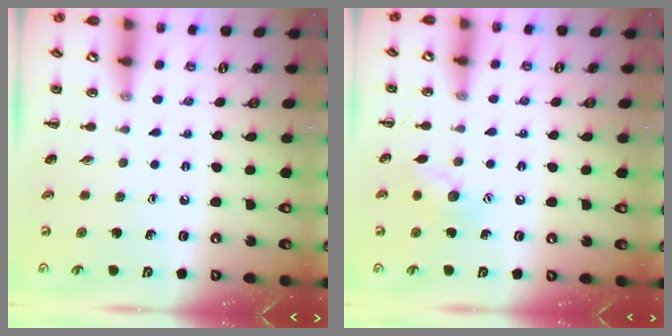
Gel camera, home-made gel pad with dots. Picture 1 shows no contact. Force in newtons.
{"total": 8.3, "press": 8.2, "slide": 1.2}